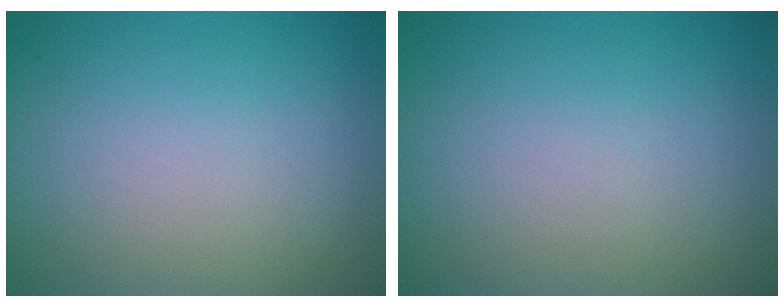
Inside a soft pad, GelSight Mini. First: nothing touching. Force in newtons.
{"total": 0.0}